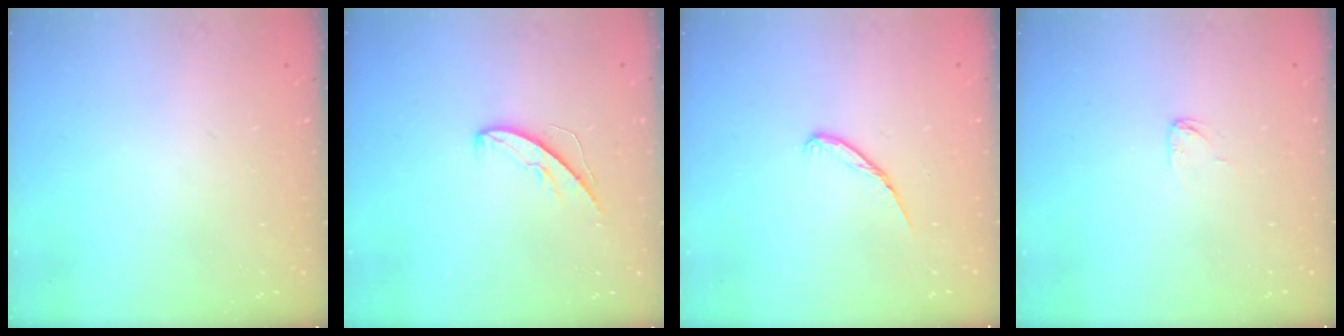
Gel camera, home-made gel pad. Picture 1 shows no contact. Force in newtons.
{"total": 5.0, "press": 5.0, "slide": 0.4}
{"total": 4.5, "press": 4.4, "slide": 0.5}
{"total": 2.9, "press": 2.9, "slide": 0.1}